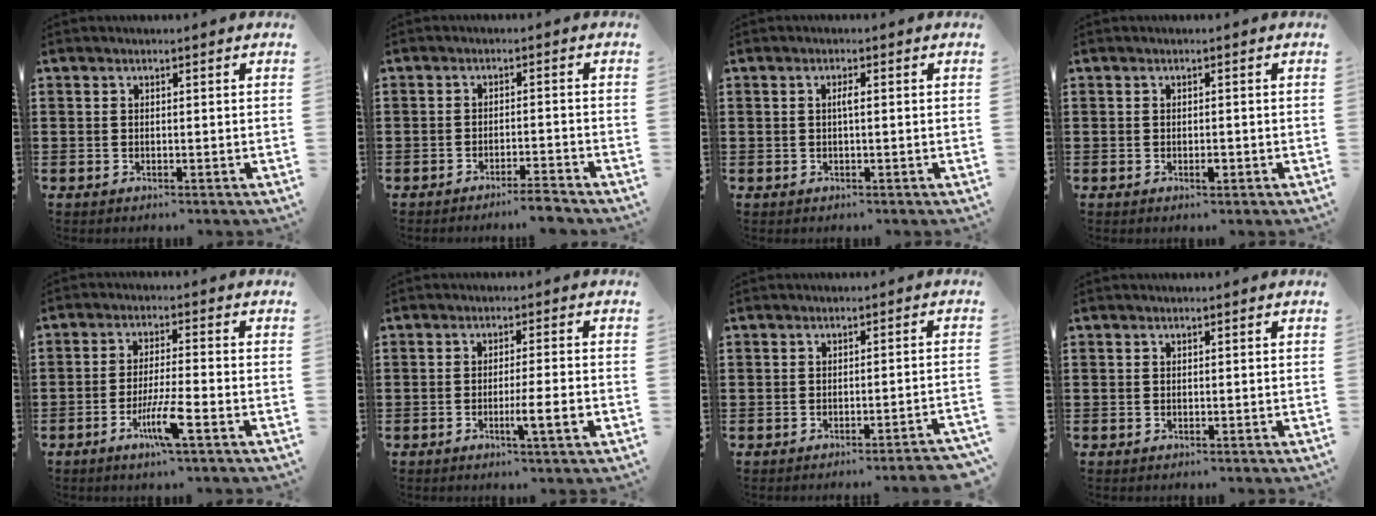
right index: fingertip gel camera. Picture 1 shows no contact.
{"total": 3.2, "force": [-3.0, -0.3, 0.9], "torque": [-0.018, -0.003, -0.062]}
{"total": 1.3, "force": [0.0, 0.1, 1.3], "torque": [-0.025, -0.001, -0.001]}
{"total": 1.5, "force": [-0.5, 0.5, 1.3], "torque": [-0.023, -0.002, -0.010]}
{"total": 6.5, "force": [-3.3, 0.3, 5.6], "torque": [-0.110, -0.013, -0.060]}
{"total": 5.0, "force": [-1.7, -0.1, 4.6], "torque": [-0.075, -0.011, -0.029]}
{"total": 1.8, "force": [-1.5, -0.4, 0.8], "torque": [-0.014, -0.001, -0.030]}
{"total": 0.0}